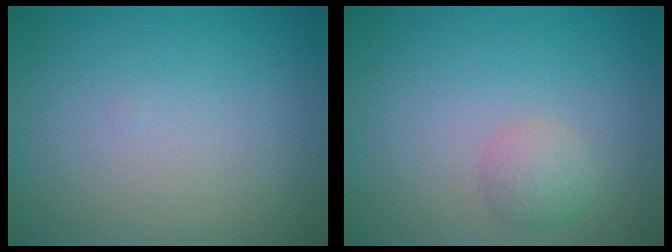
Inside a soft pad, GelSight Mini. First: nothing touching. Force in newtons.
{"total": 1.9, "press": 1.9, "slide": 0.1}